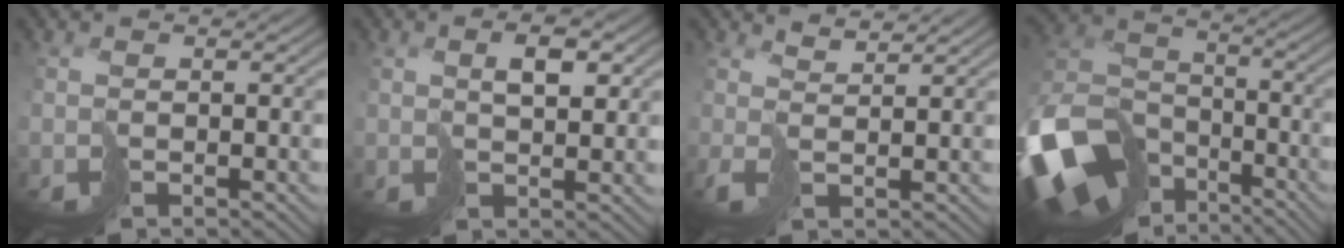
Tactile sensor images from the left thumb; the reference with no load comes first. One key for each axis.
{"total": 3.5, "fx": 1.6, "fy": 1.3, "fz": 2.8, "tx": -0.050, "ty": 0.003, "tz": 0.033}
{"total": 3.0, "fx": 2.1, "fy": 0.8, "fz": 2.1, "tx": -0.054, "ty": 0.004, "tz": 0.036}
{"total": 18.1, "fx": -9.8, "fy": 12.0, "fz": 9.4, "tx": -0.283, "ty": -0.053, "tz": -0.162}